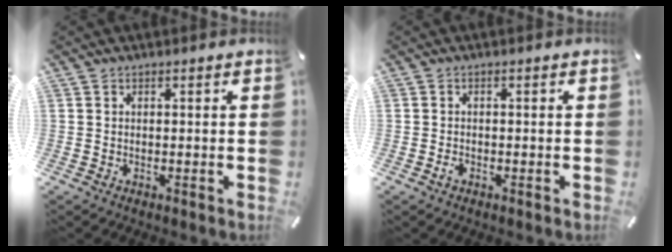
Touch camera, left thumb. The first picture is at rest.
{"total": 1.3, "force": [-0.7, 0.7, 0.8], "torque": [-0.016, 0.003, -0.014]}